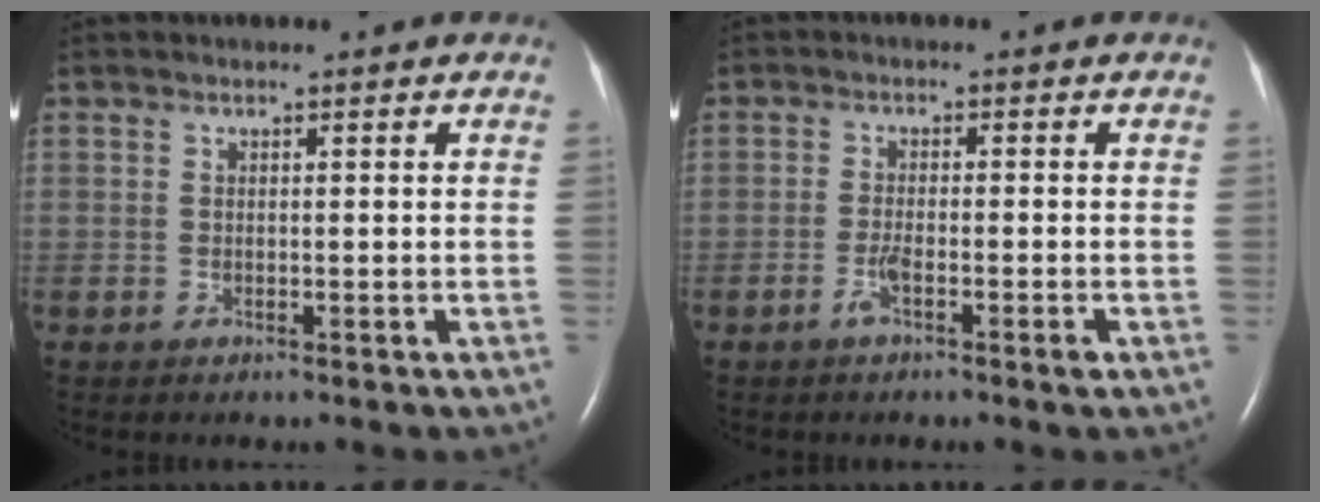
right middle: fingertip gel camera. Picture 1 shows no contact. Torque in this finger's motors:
{"motor_torque": [-0.03, -0.03, 0.03, 0.03]}